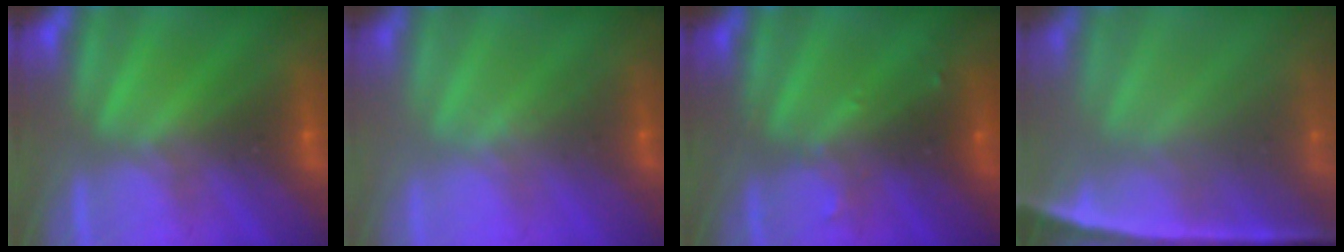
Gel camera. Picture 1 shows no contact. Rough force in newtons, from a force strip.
{"total": 2.3}
{"total": 2.5}
{"total": 7.7}